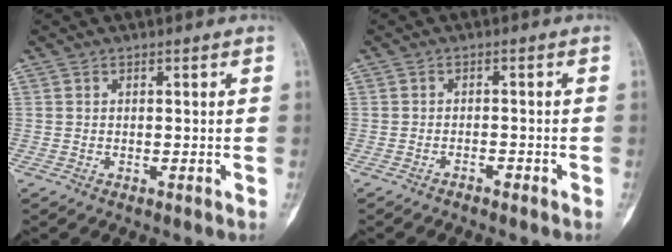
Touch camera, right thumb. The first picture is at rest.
{"total": 1.3, "force": [-1.2, 0.4, 0.5], "torque": [-0.013, 0.012, -0.018]}